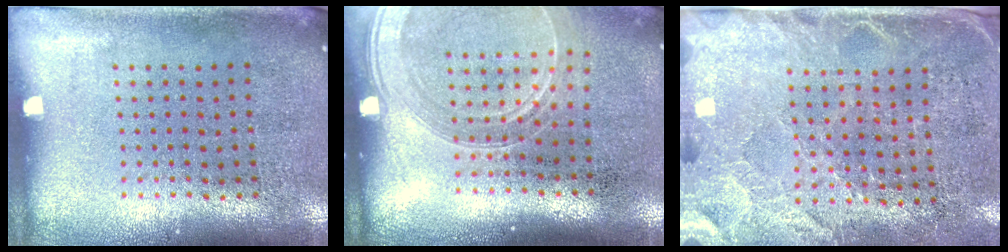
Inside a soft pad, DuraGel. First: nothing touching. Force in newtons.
{"total": 1.6, "press": 1.5, "slide": 0.7}
{"total": 2.8, "press": 2.4, "slide": 1.3}